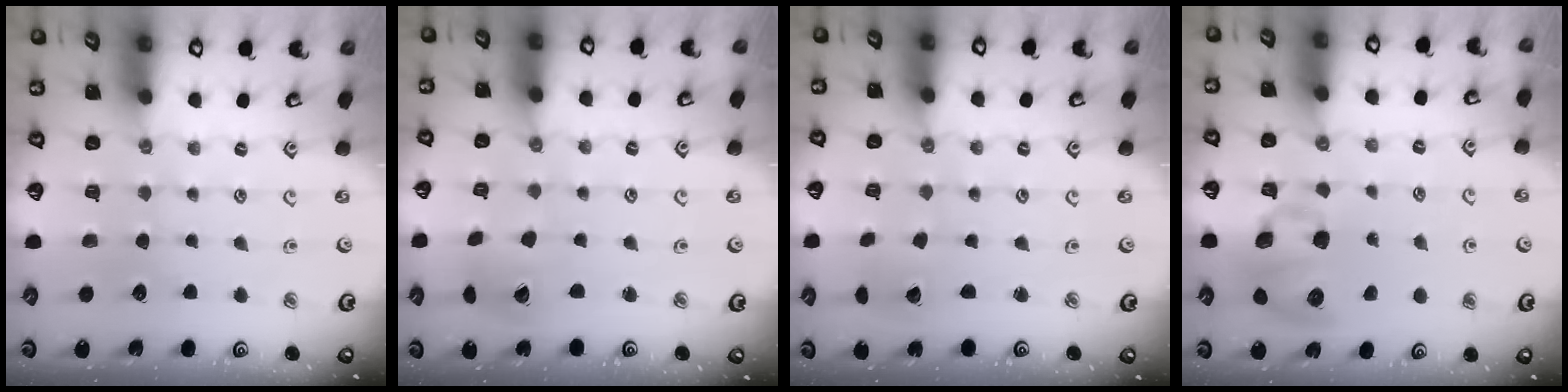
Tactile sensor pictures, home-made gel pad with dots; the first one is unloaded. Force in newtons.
{"total": 6.9, "press": 6.9, "slide": 0.7}
{"total": 2.3, "press": 2.3, "slide": 0.2}
{"total": 10.6, "press": 10.5, "slide": 1.5}